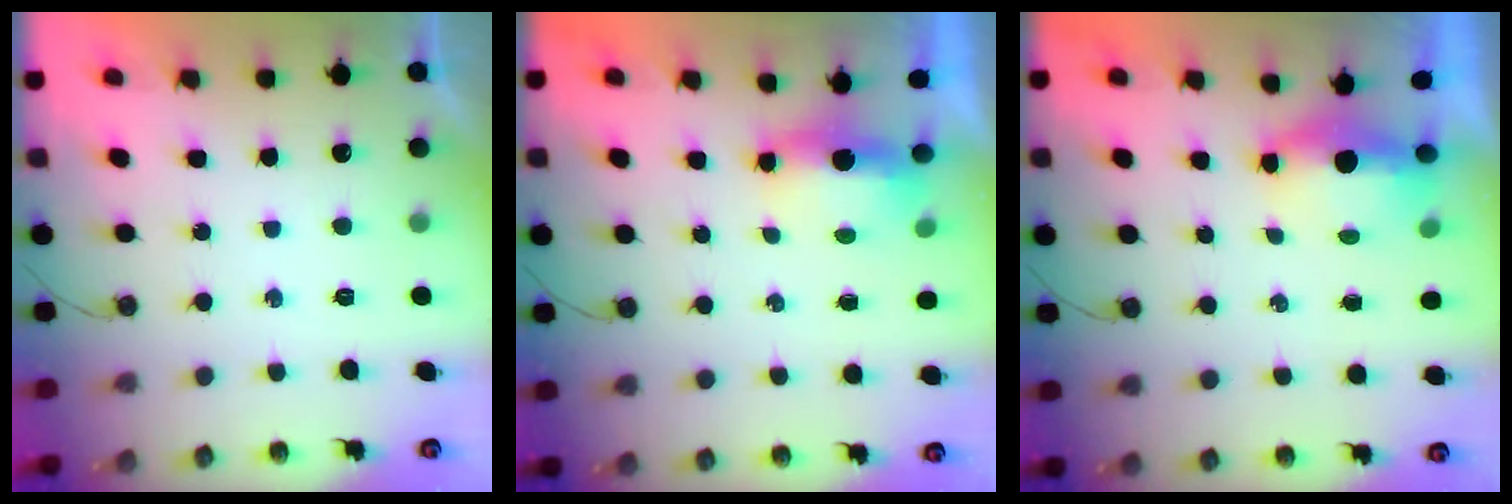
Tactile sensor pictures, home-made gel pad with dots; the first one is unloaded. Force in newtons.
{"total": 10.6, "press": 6.1, "slide": 8.7}
{"total": 14.6, "press": 7.0, "slide": 12.8}